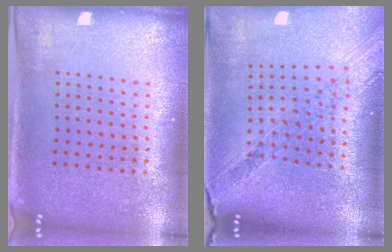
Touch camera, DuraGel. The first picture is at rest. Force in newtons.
{"total": 1.2, "press": 1.2, "slide": 0.3}